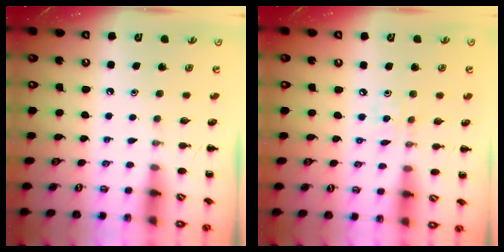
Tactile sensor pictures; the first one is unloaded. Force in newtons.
{"total": 2.2, "press": 2.1, "slide": 0.6}